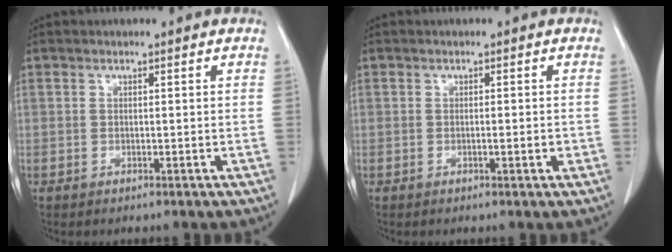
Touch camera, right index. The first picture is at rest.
{"total": 1.2, "force": [-0.2, 0.2, 1.2], "torque": [-0.019, 0.001, 0.000]}